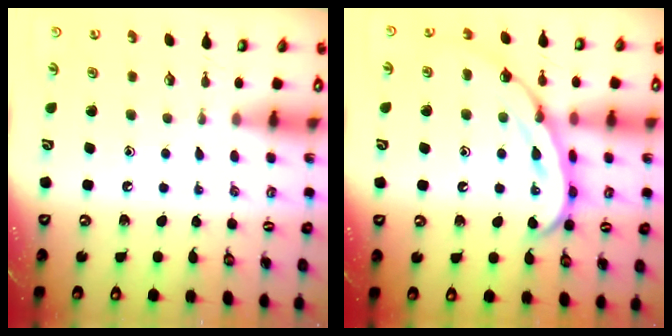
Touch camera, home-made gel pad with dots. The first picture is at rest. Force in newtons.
{"total": 15.7, "press": 15.7, "slide": 0.7}